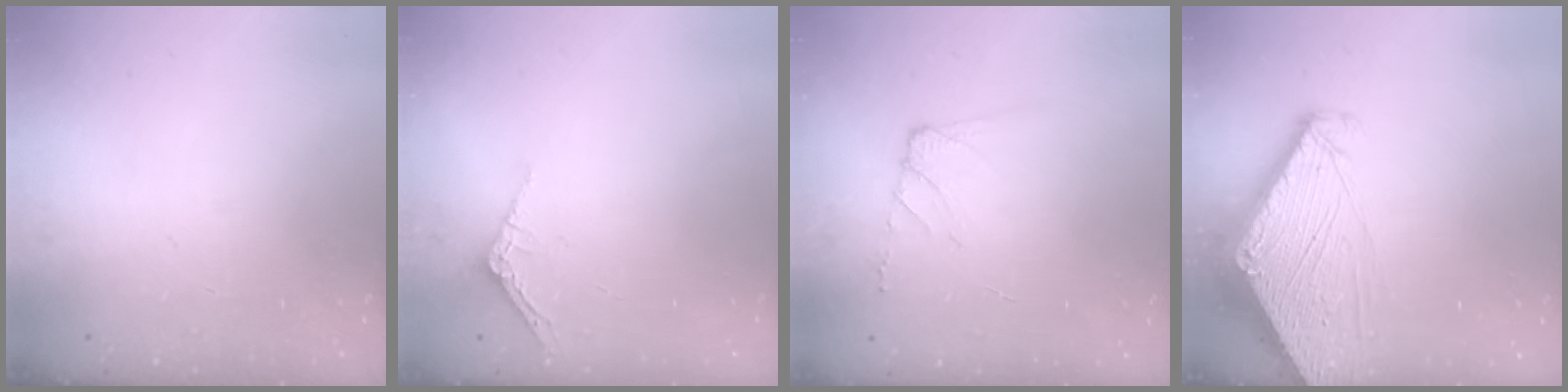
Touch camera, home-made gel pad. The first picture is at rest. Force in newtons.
{"total": 2.5, "press": 2.5, "slide": 0.2}
{"total": 7.0, "press": 6.9, "slide": 1.0}
{"total": 4.2, "press": 4.2, "slide": 0.4}